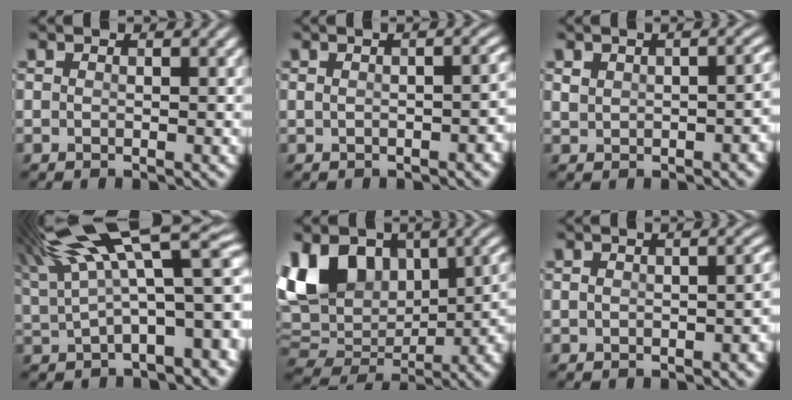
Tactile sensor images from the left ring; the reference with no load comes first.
{"total": 3.1, "force": [-0.2, 1.5, 2.7], "torque": [-0.030, 0.004, 0.004]}
{"total": 4.5, "force": [0.5, 2.8, 3.4], "torque": [-0.043, 0.004, 0.015]}
{"total": 15.2, "force": [5.5, 5.2, 13.1], "torque": [-0.204, 0.015, 0.114]}
{"total": 14.6, "force": [3.4, 9.8, 10.3], "torque": [-0.166, 0.013, 0.062]}
{"total": 3.1, "force": [-0.6, 1.8, 2.4], "torque": [-0.028, 0.005, -0.010]}